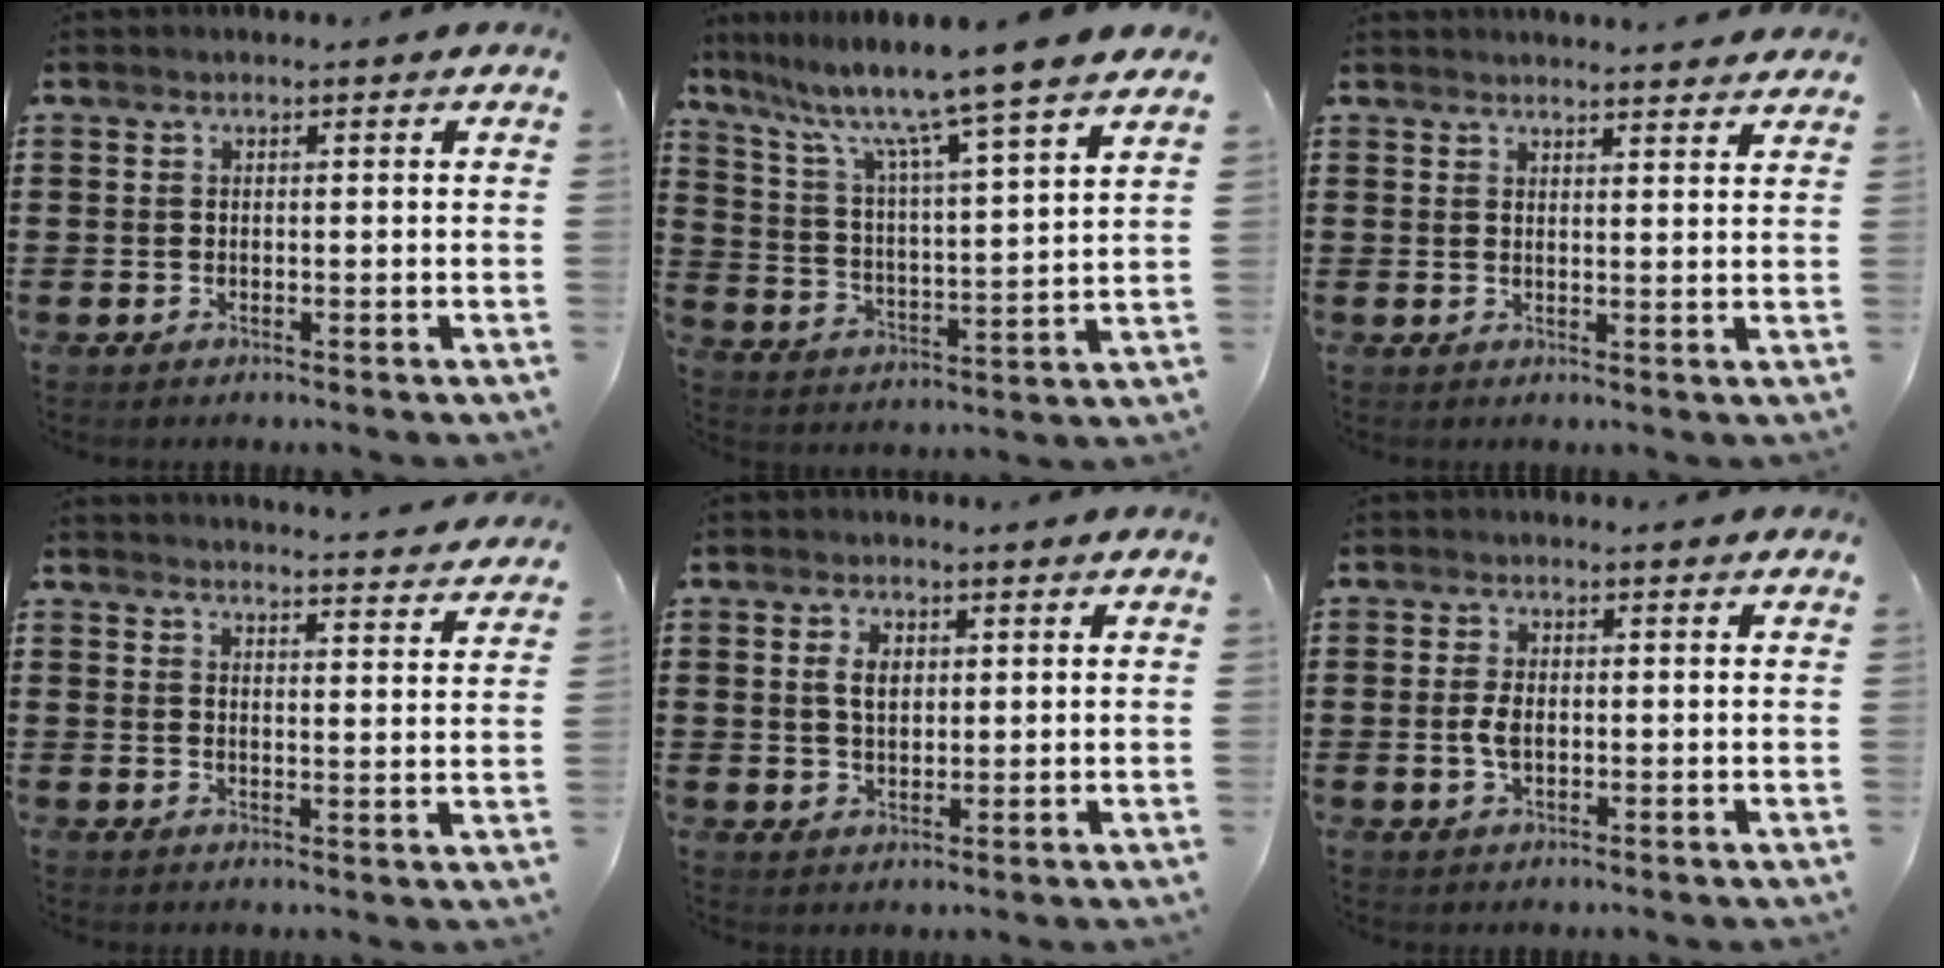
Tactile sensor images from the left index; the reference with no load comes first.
{"total": 9.7, "force": [8.2, -1.4, 5.0], "torque": [-0.130, -0.066, 0.128]}
{"total": 2.4, "force": [2.4, -0.3, 0.0], "torque": [-0.007, -0.007, 0.046]}
{"total": 3.5, "force": [3.4, -0.7, 0.1], "torque": [-0.008, -0.030, 0.057]}
{"total": 3.4, "force": [1.0, 2.1, 2.5], "torque": [-0.048, 0.007, 0.014]}
{"total": 2.9, "force": [-0.1, 1.6, 2.4], "torque": [-0.062, -0.001, -0.008]}